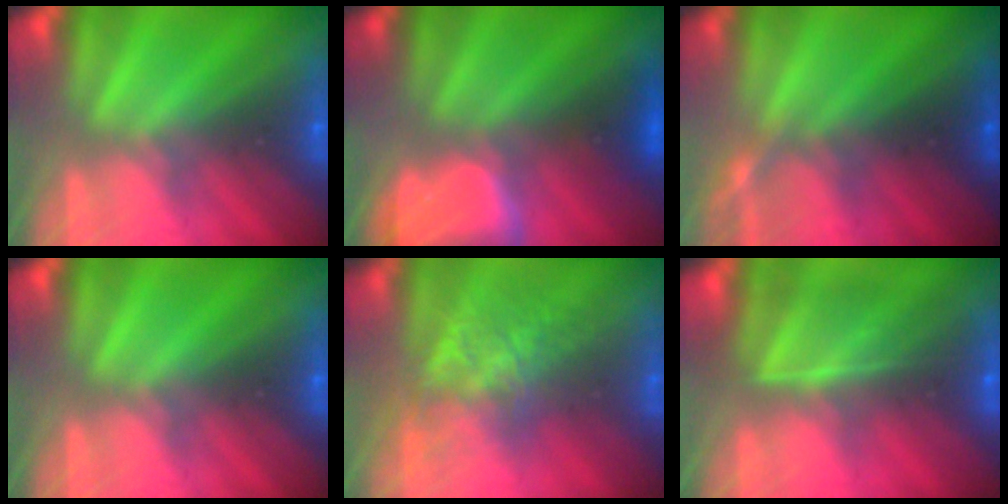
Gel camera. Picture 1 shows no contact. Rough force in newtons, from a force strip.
{"total": 5.6}
{"total": 1.2}
{"total": 0.0}
{"total": 3.9}
{"total": 7.4}